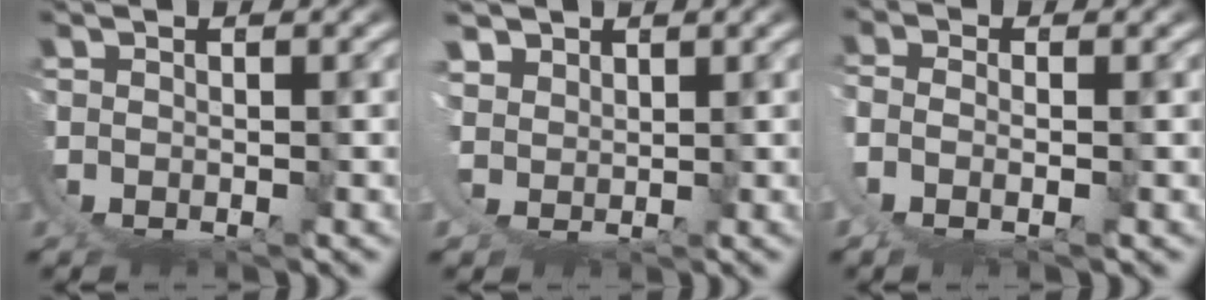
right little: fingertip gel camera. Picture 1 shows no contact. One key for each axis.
{"total": 4.7, "fx": 2.6, "fy": 3.8, "fz": 1.1, "tx": -0.057, "ty": -0.007, "tz": 0.039}
{"total": 3.0, "fx": 1.1, "fy": 1.1, "fz": 2.6, "tx": -0.076, "ty": -0.013, "tz": 0.027}